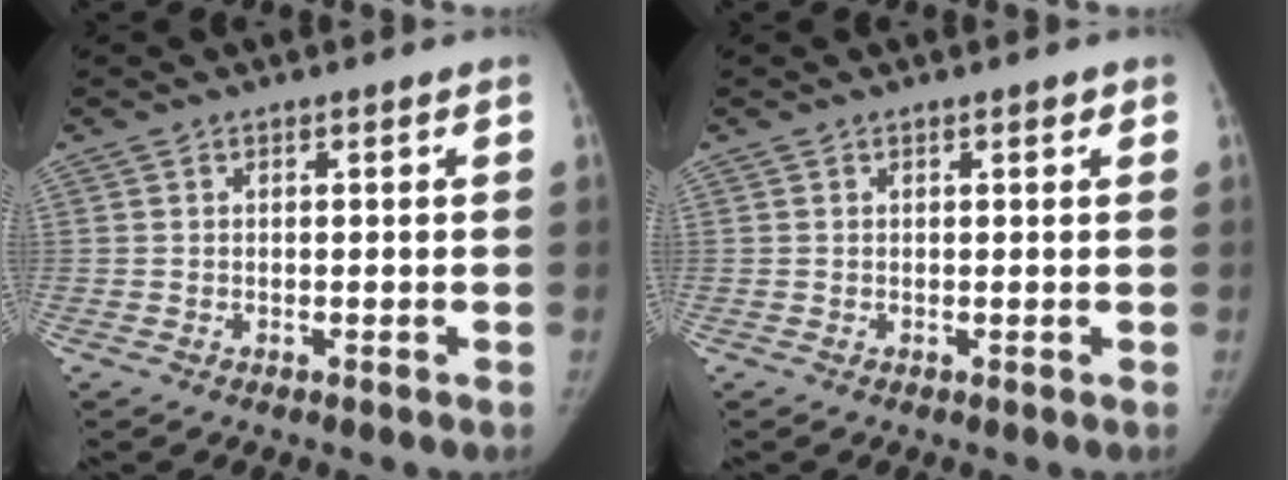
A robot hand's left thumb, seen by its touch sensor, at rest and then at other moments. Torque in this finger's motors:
{"motor_torque": [0.13, -0.01, 0.31, -0.18, 0.03]}